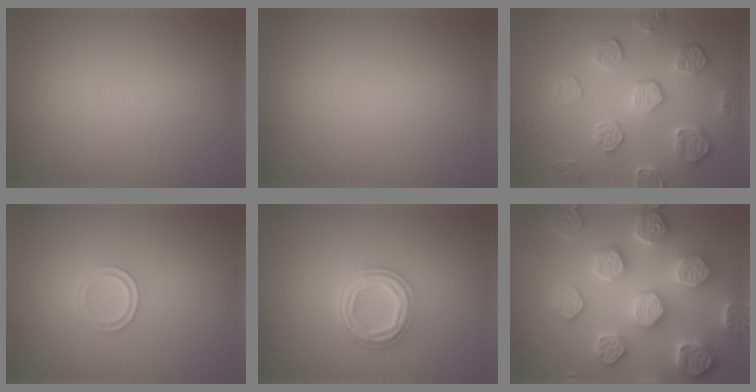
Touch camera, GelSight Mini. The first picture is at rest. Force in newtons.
{"total": 0.0}
{"total": 5.3, "press": 4.2, "slide": 3.2}
{"total": 1.7, "press": 1.6, "slide": 0.4}
{"total": 4.8, "press": 3.6, "slide": 3.3}
{"total": 7.9, "press": 7.7, "slide": 1.7}